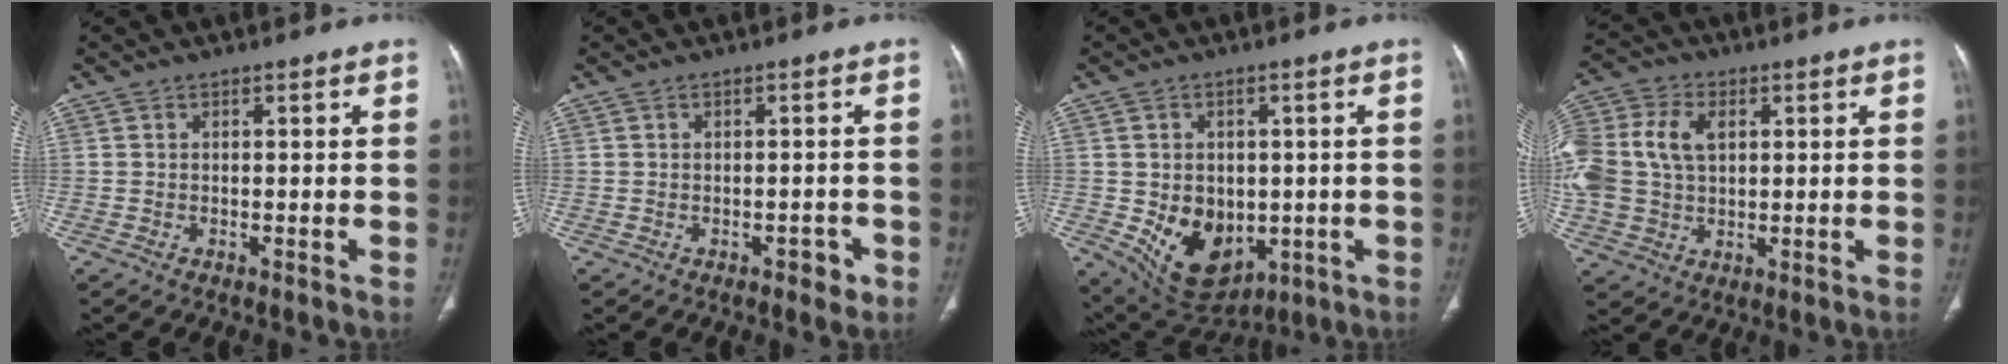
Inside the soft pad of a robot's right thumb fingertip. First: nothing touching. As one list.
[{"total": 2.2, "force": [-1.1, 1.5, 1.3], "torque": [-0.006, 0.007, -0.009]}, {"total": 12.2, "force": [-2.1, 8.1, 8.9], "torque": [-0.122, -0.010, -0.009]}, {"total": 20.0, "force": [3.9, 14.6, 13.2], "torque": [-0.337, 0.032, 0.081]}]